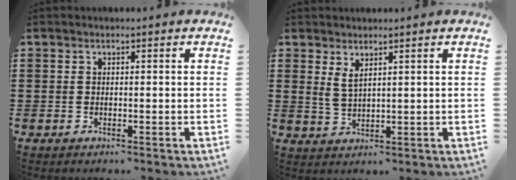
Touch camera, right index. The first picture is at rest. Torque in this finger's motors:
{"motor_torque": [0.30, 0.39, 0.09, 0.02]}